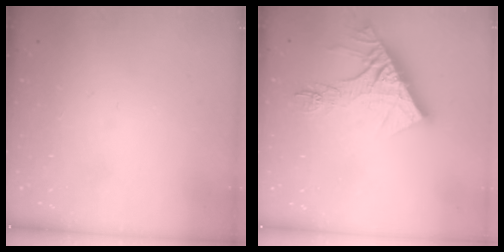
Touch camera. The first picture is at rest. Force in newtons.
{"total": 13.6, "press": 13.6, "slide": 1.1}